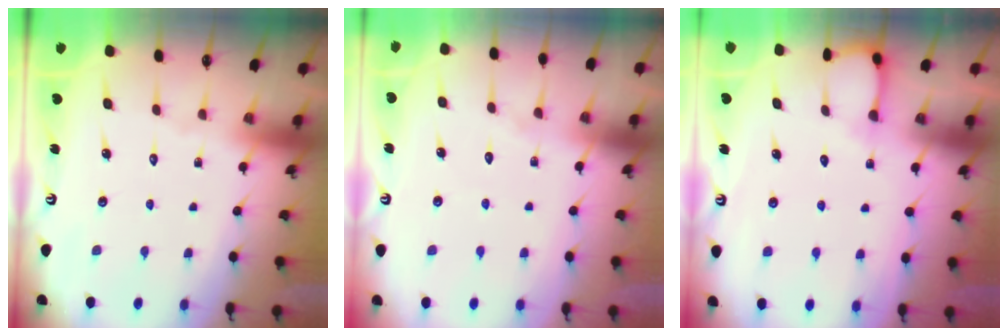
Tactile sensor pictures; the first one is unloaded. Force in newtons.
{"total": 4.2, "press": 4.2, "slide": 0.5}
{"total": 3.2, "press": 3.1, "slide": 0.4}